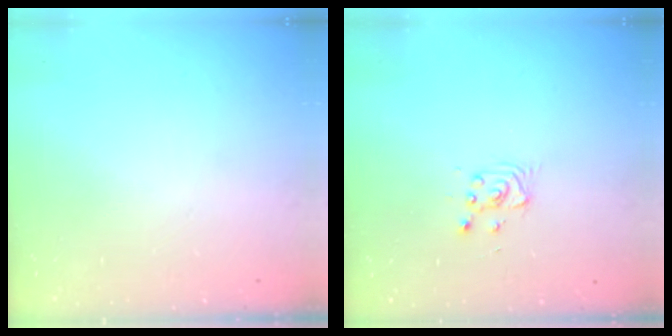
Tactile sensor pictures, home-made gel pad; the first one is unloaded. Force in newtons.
{"total": 2.8, "press": 2.8, "slide": 0.4}